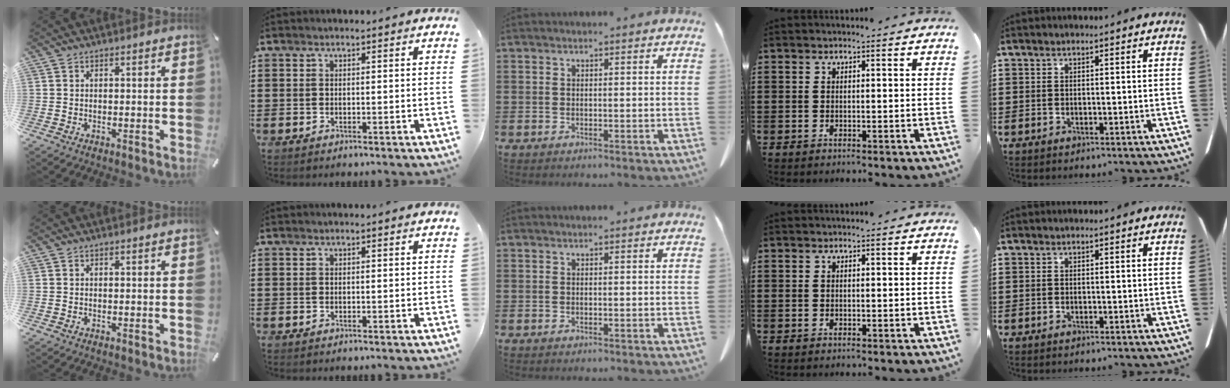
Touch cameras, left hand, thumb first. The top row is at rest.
{}